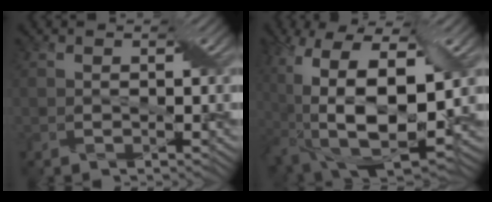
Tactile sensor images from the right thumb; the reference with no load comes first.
{"total": 18.2, "force": [0.1, 10.0, 15.2], "torque": [-0.296, -0.021, 0.019]}